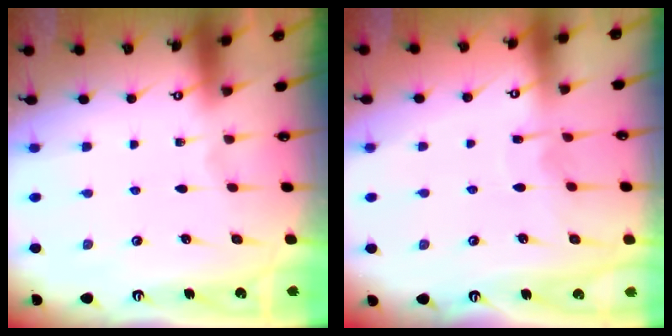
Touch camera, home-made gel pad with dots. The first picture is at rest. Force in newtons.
{"total": 3.9, "press": 3.8, "slide": 0.3}